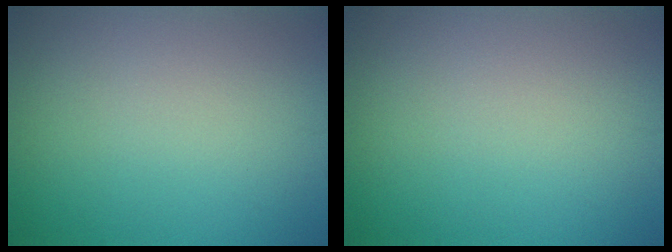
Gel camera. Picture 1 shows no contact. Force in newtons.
{"total": 0.0}